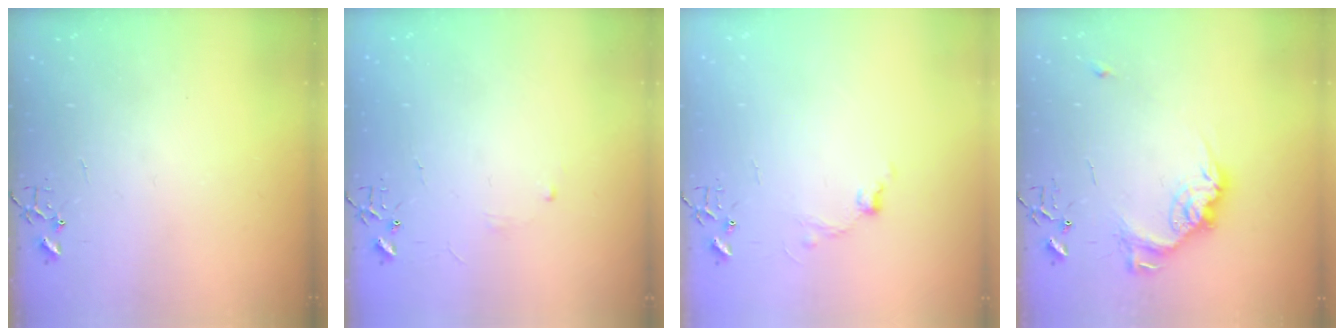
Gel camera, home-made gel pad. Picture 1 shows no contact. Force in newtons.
{"total": 2.9, "press": 2.8, "slide": 0.5}
{"total": 6.8, "press": 6.8, "slide": 0.7}
{"total": 15.4, "press": 15.4, "slide": 1.0}